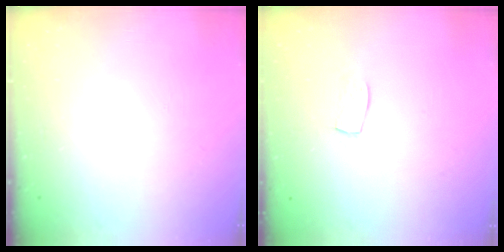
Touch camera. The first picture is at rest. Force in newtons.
{"total": 5.2, "press": 5.2, "slide": 0.3}